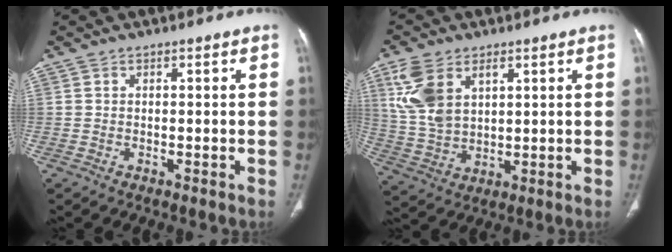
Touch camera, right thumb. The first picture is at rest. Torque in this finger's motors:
{"motor_torque": [-0.64, 1.46, 1.08, 0.81, 0.11]}